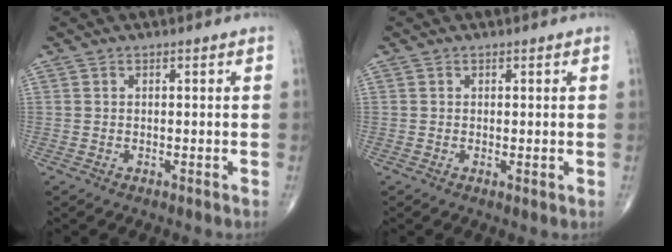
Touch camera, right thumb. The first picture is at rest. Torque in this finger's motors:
{"motor_torque": [-0.40, -0.05, -0.39, -0.19, 0.01]}